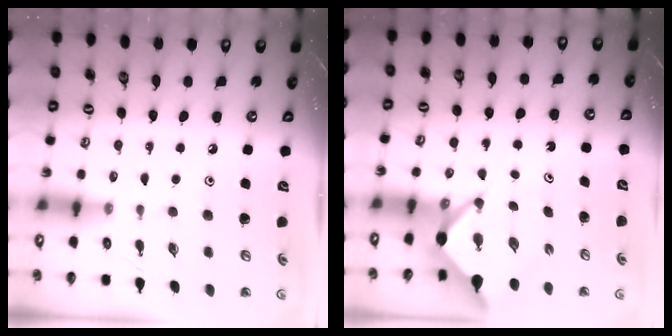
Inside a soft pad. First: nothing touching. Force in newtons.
{"total": 6.0, "press": 6.0, "slide": 0.4}